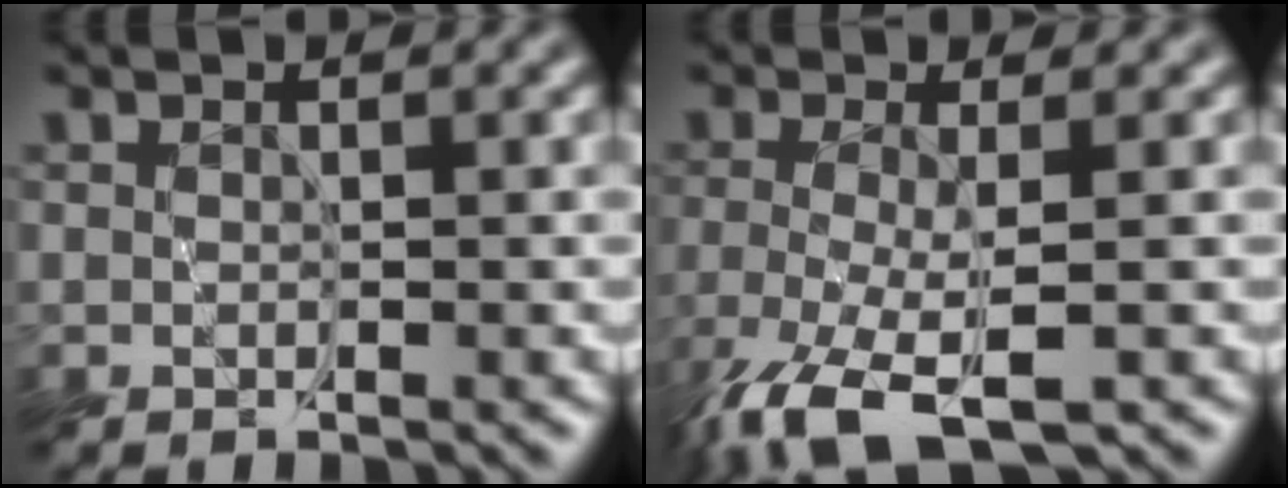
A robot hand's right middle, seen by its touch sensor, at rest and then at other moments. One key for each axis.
{"total": 5.7, "fx": -3.3, "fy": 1.5, "fz": 4.4, "tx": -0.103, "ty": -0.018, "tz": -0.066}